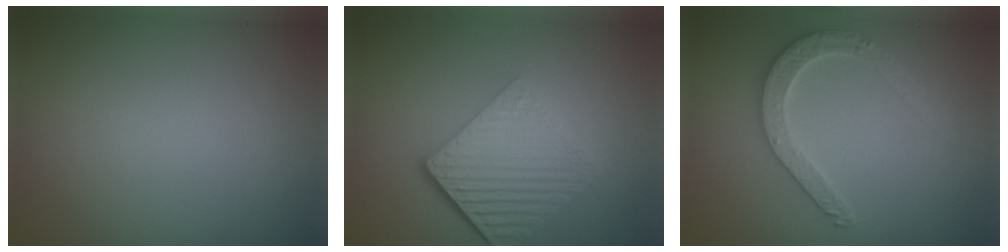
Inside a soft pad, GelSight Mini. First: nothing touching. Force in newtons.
{"total": 6.5, "press": 4.3, "slide": 4.9}
{"total": 3.6, "press": 3.2, "slide": 1.7}